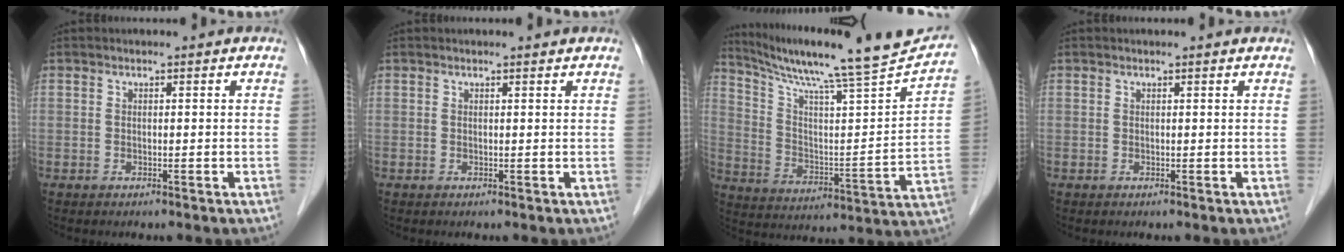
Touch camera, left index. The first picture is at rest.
{"total": 1.1, "force": [1.0, -0.2, 0.2], "torque": [-0.013, -0.001, 0.012]}
{"total": 23.1, "force": [20.5, -0.8, 10.5], "torque": [-0.179, -0.044, 0.302]}
{"total": 1.0, "force": [1.0, -0.1, 0.2], "torque": [-0.012, 0.000, 0.010]}